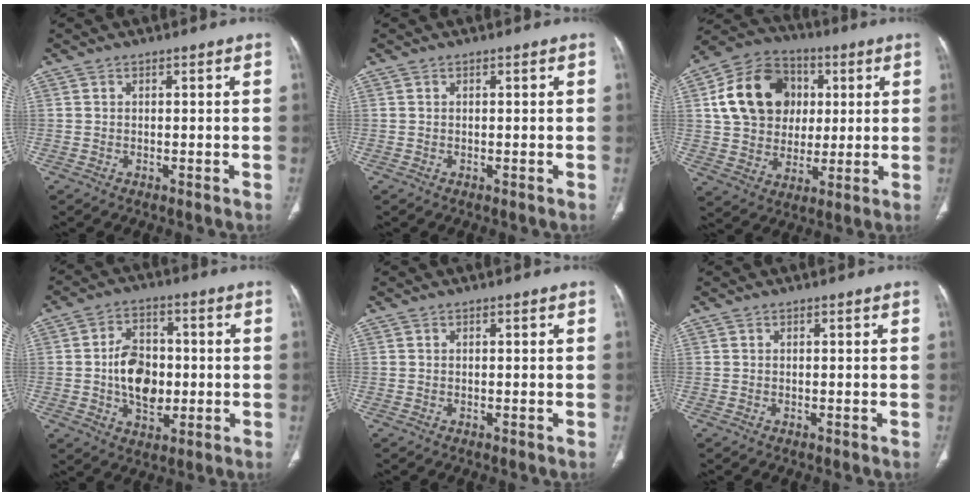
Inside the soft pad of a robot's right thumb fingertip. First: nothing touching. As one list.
[{"total": 0.0}, {"total": 17.7, "force": [4.0, 14.4, 9.5], "torque": [-0.145, 0.011, 0.070]}, {"total": 11.0, "force": [-0.7, 7.6, 7.9], "torque": [-0.106, 0.011, -0.010]}, {"total": 0.0}, {"total": 0.0}]